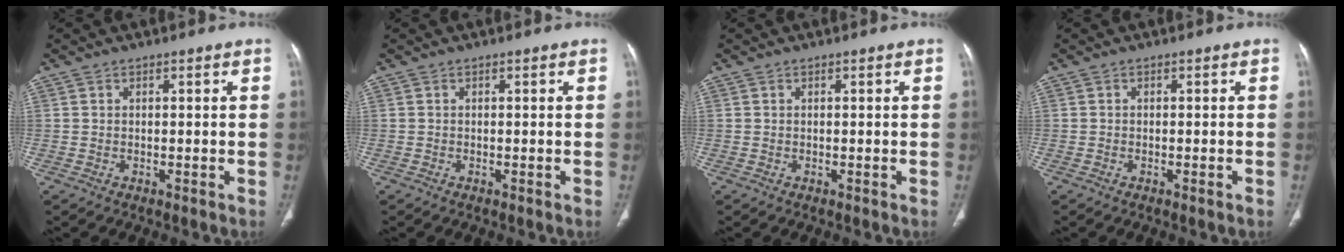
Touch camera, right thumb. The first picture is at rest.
{"total": 0.0}
{"total": 0.0}
{"total": 0.7, "force": [-0.4, -0.1, 0.6], "torque": [-0.012, -0.001, -0.007]}